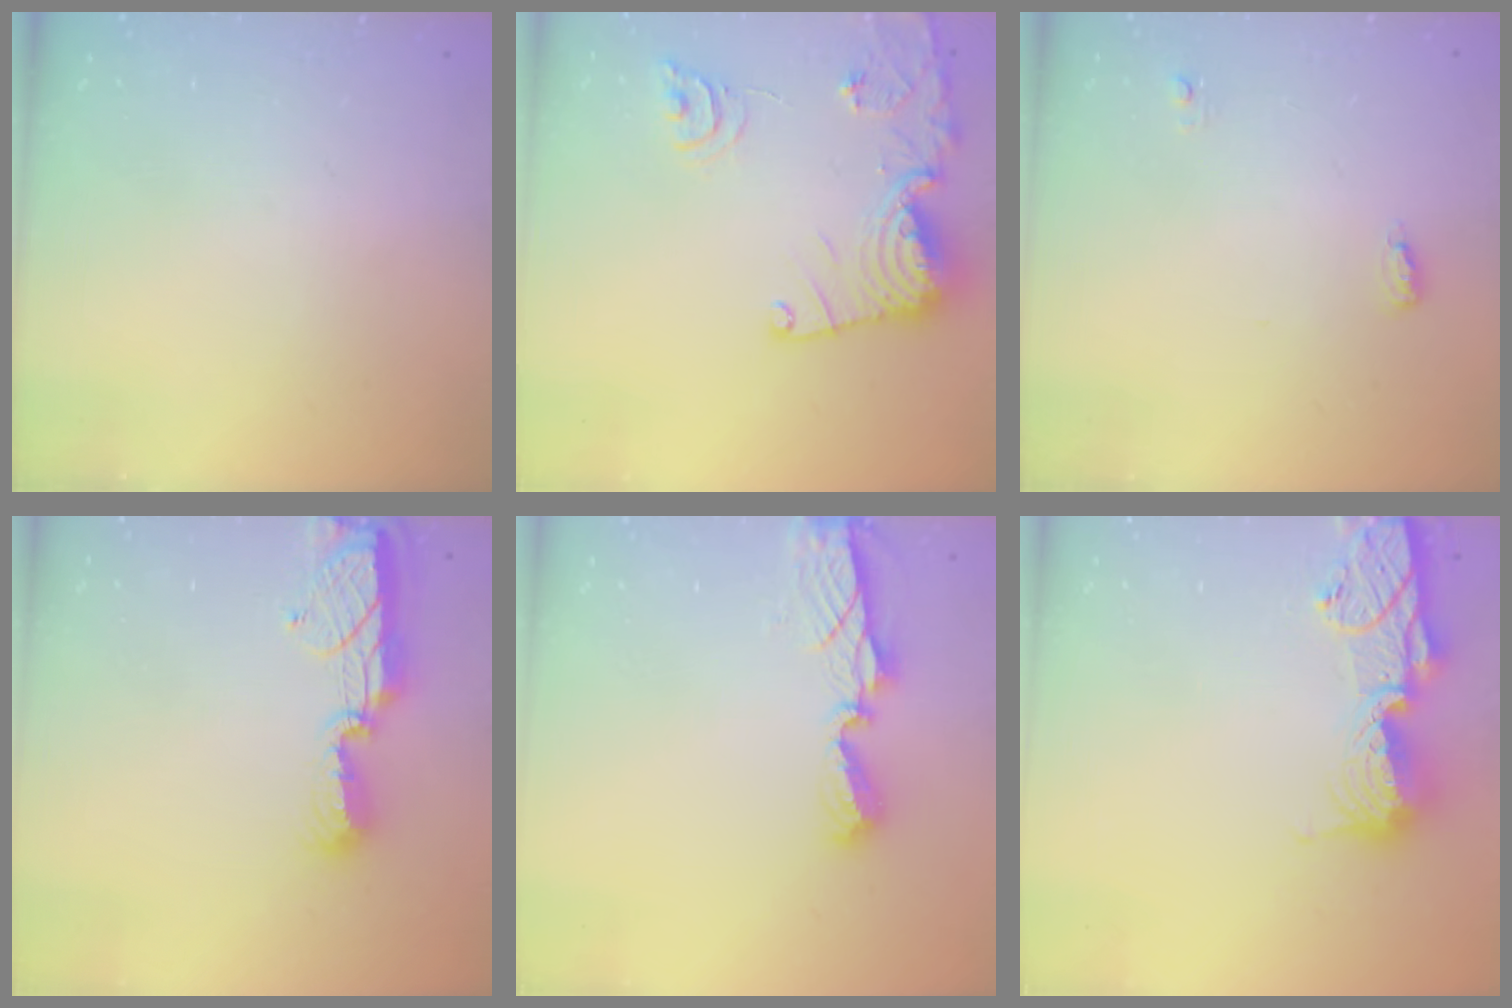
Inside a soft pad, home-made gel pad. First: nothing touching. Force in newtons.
{"total": 18.1, "press": 18.0, "slide": 2.0}
{"total": 3.7, "press": 3.5, "slide": 1.2}
{"total": 9.9, "press": 9.7, "slide": 2.0}
{"total": 7.5, "press": 7.5, "slide": 0.5}
{"total": 12.9, "press": 12.9, "slide": 1.2}